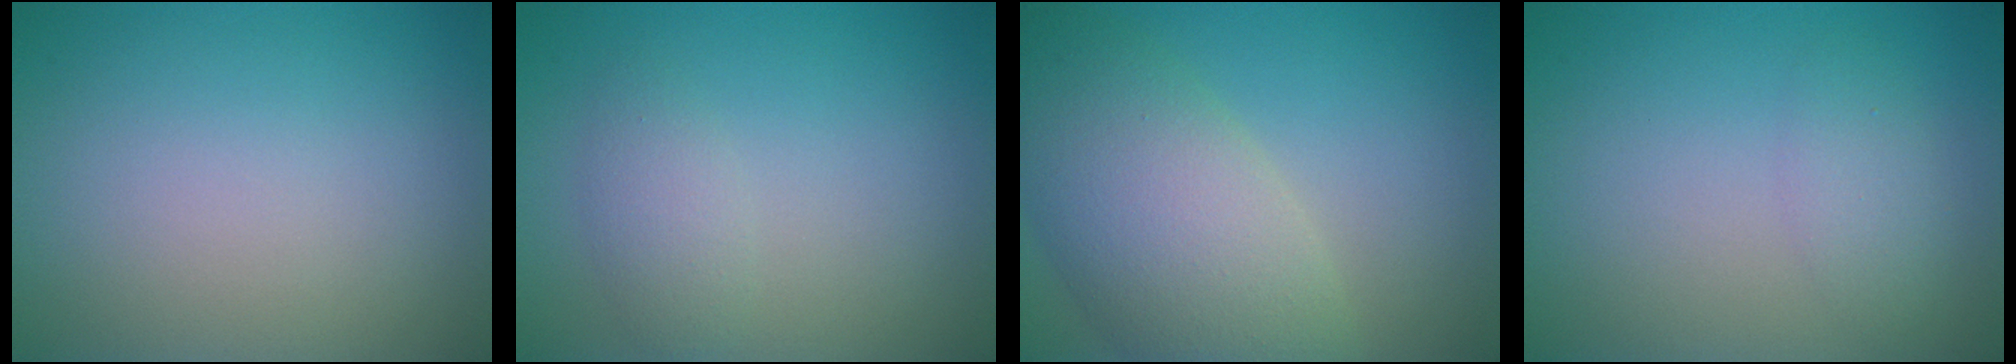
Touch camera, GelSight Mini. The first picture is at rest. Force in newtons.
{"total": 1.9, "press": 1.9, "slide": 0.1}
{"total": 8.6, "press": 8.6, "slide": 0.4}
{"total": 1.8, "press": 1.8, "slide": 0.0}